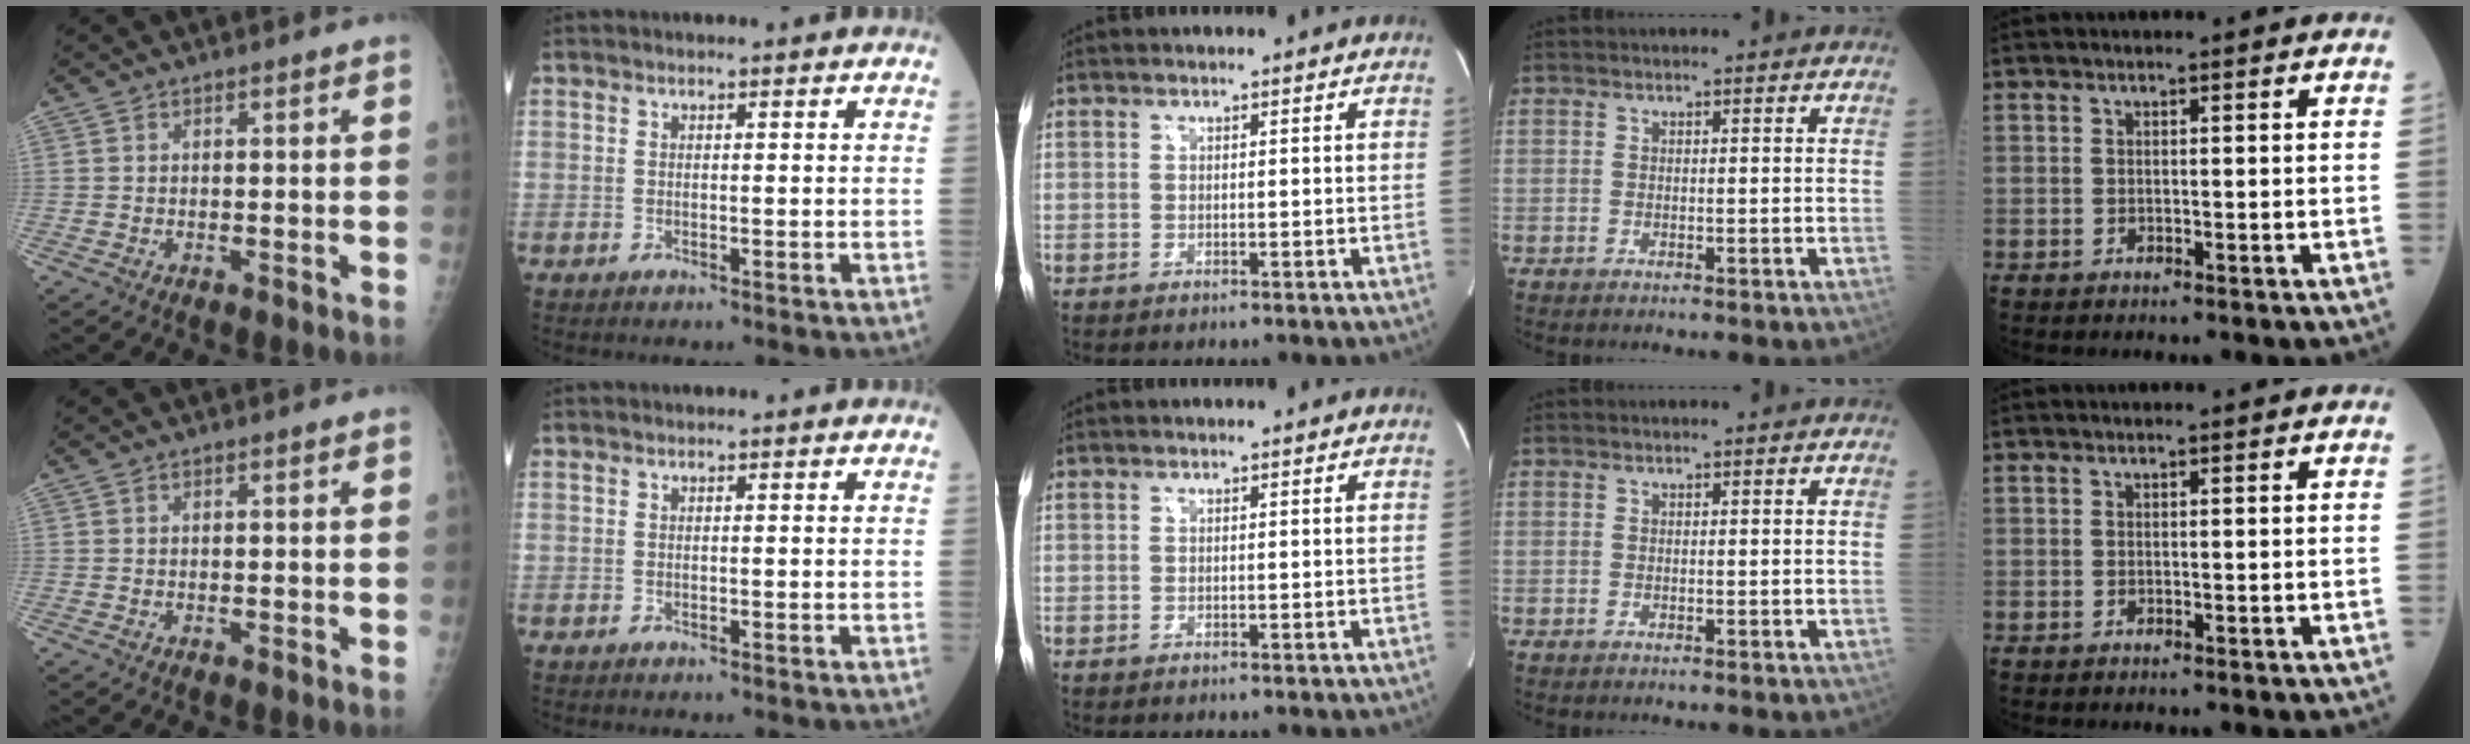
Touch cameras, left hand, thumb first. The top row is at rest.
{}